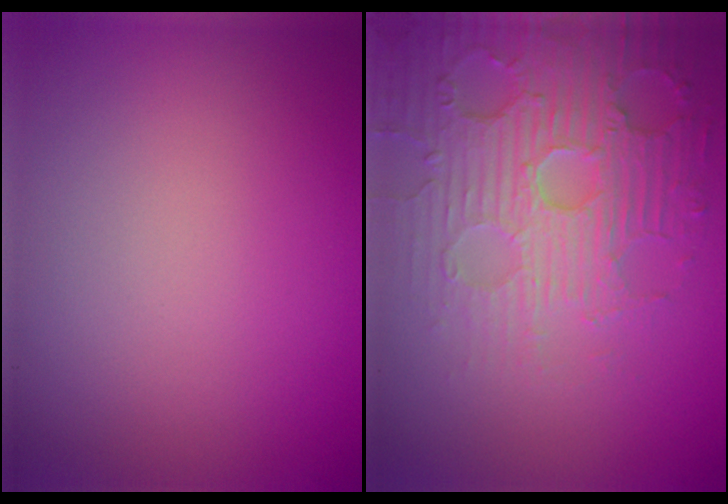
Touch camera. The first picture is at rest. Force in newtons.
{"total": 5.5, "press": 5.1, "slide": 2.0}